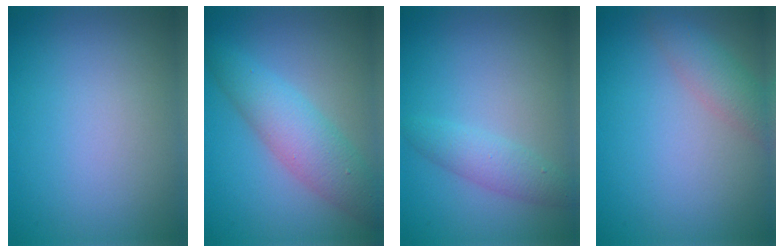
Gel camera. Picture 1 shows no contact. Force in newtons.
{"total": 4.6, "press": 4.6, "slide": 0.1}
{"total": 2.3, "press": 2.3, "slide": 0.1}
{"total": 2.5, "press": 2.5, "slide": 0.1}